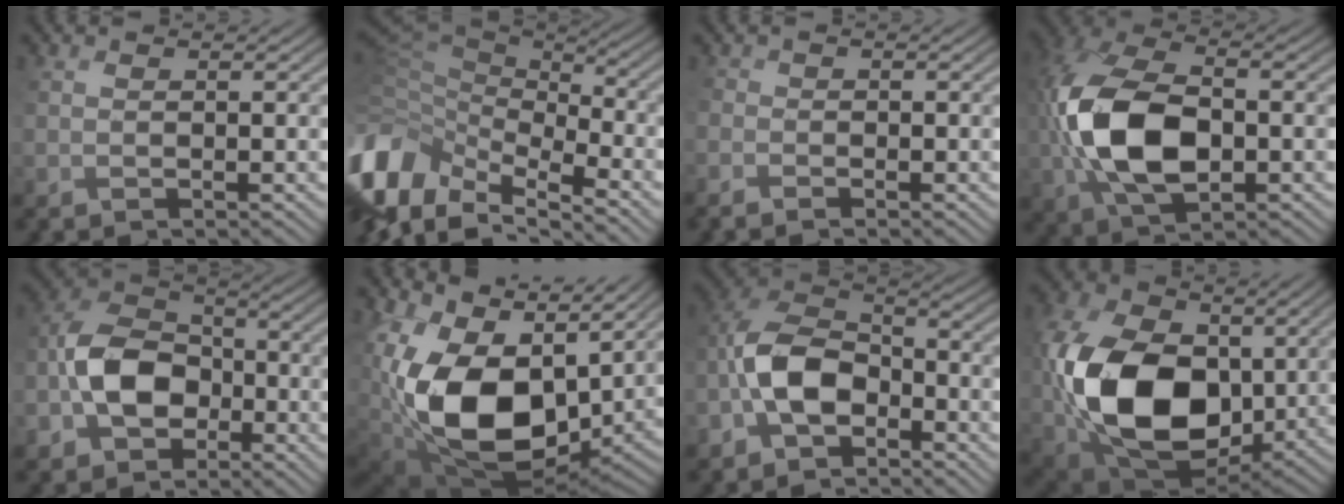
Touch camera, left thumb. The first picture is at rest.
{"total": 12.8, "force": [-4.6, 7.7, 9.1], "torque": [-0.259, -0.018, -0.066]}
{"total": 2.1, "force": [-1.7, 1.1, 0.4], "torque": [-0.010, -0.005, -0.038]}
{"total": 12.6, "force": [-0.6, 7.3, 10.2], "torque": [-0.235, 0.007, -0.010]}
{"total": 8.5, "force": [-2.9, 6.2, 5.1], "torque": [-0.113, 0.010, -0.077]}
{"total": 18.8, "force": [3.2, 12.4, 13.7], "torque": [-0.322, -0.014, 0.072]}
{"total": 8.1, "force": [-3.5, 4.7, 5.7], "torque": [-0.122, 0.014, -0.082]}
{"total": 16.9, "force": [1.5, 12.1, 11.8], "torque": [-0.274, -0.005, 0.038]}